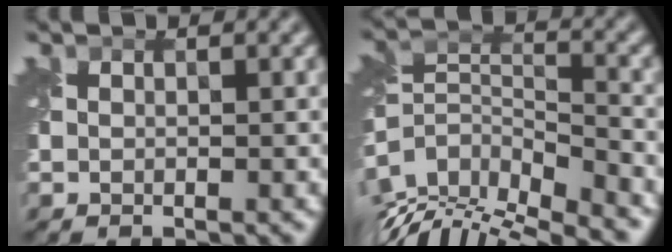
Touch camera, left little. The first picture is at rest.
{"total": 11.0, "force": [-7.8, 5.1, 5.9], "torque": [-0.120, 0.002, -0.120]}